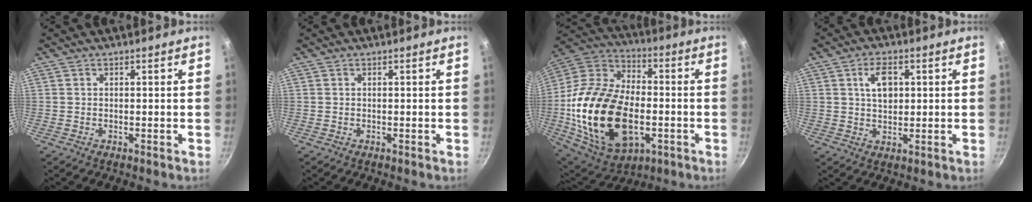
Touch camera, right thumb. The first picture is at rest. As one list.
[{"total": 0.0}, {"total": 28.3, "force": [-5.0, 17.2, 21.8], "torque": [-0.406, 0.024, -0.079]}, {"total": 6.0, "force": [1.5, 3.6, 4.6], "torque": [-0.063, -0.003, 0.026]}]